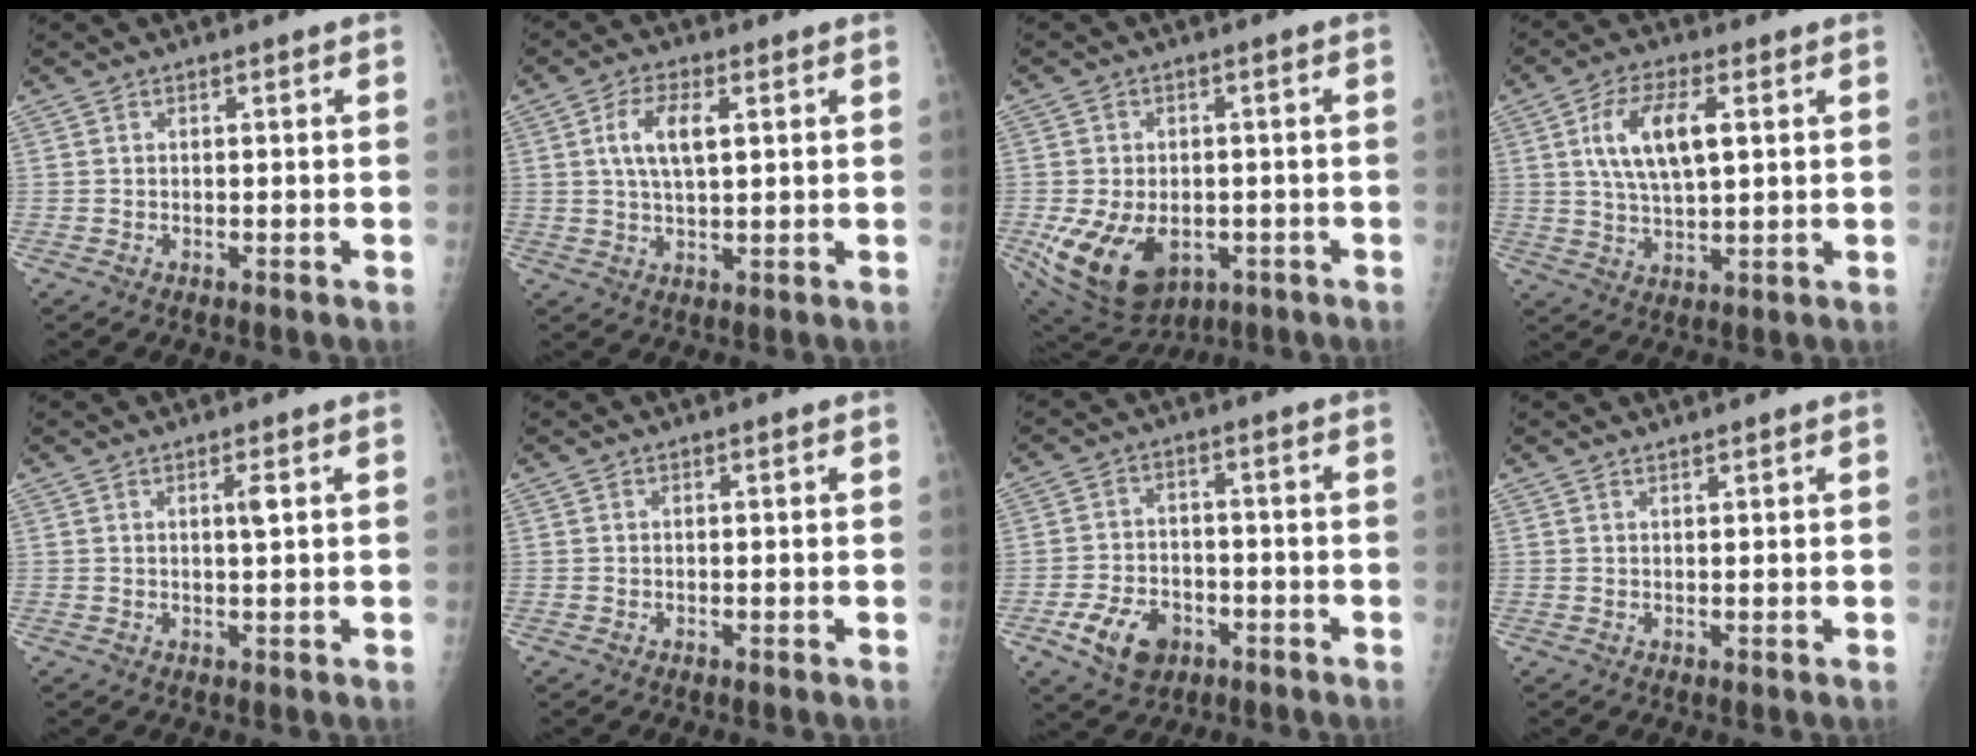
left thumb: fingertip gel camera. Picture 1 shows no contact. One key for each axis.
{"total": 7.0, "fx": 1.9, "fy": 3.1, "fz": 6.0, "tx": -0.117, "ty": 0.001, "tz": 0.036}
{"total": 15.6, "fx": -4.7, "fy": 10.6, "fz": 10.4, "tx": -0.192, "ty": -0.001, "tz": -0.052}
{"total": 10.6, "fx": 2.8, "fy": 4.6, "fz": 9.1, "tx": -0.168, "ty": -0.003, "tz": 0.053}
{"total": 1.9, "fx": 0.6, "fy": 0.1, "fz": 1.8, "tx": -0.033, "ty": -0.003, "tz": 0.011}
{"total": 0.0}
{"total": 8.9, "fx": -4.4, "fy": 6.2, "fz": 4.6, "tx": -0.065, "ty": 0.022, "tz": -0.070}
{"total": 0.7, "fx": 0.7, "fy": -0.1, "fz": 0.3, "tx": -0.005, "ty": -0.005, "tz": 0.014}